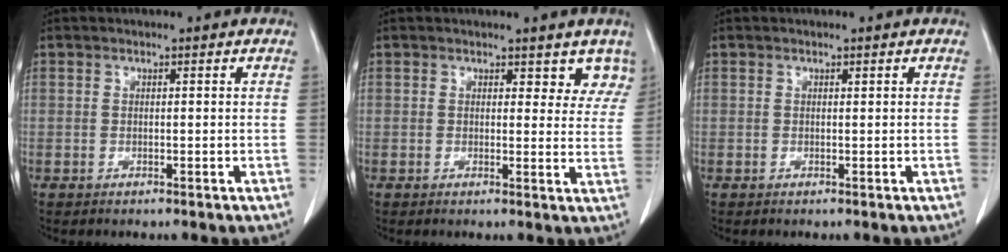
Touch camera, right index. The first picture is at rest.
{"total": 4.8, "force": [4.0, 2.2, 1.2], "torque": [0.014, -0.012, 0.030]}
{"total": 0.0}